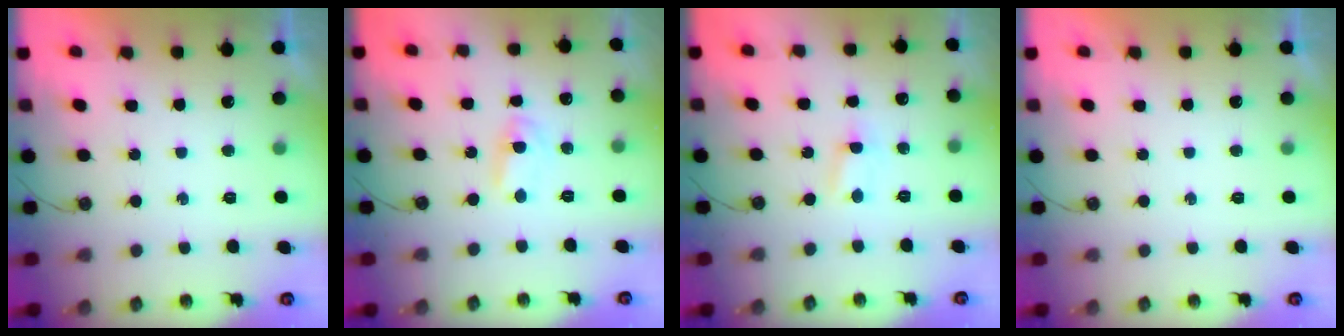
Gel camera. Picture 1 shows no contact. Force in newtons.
{"total": 1.9, "press": 1.9, "slide": 0.2}
{"total": 1.9, "press": 1.9, "slide": 0.2}
{"total": 0.0}